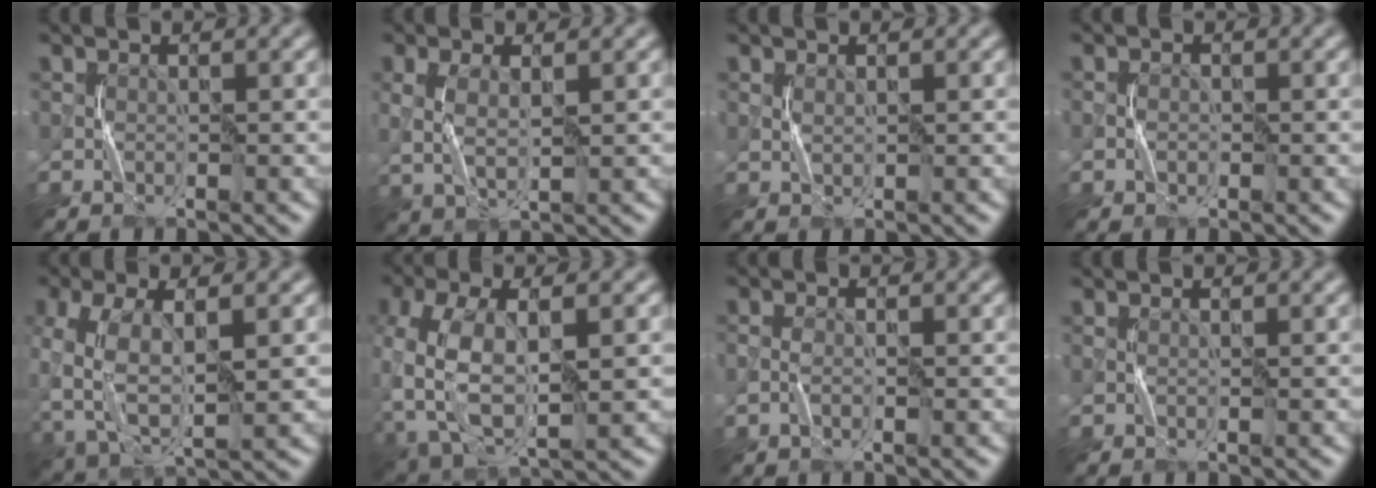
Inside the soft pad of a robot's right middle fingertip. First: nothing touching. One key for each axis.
{"total": 2.8, "fx": 0.5, "fy": 1.1, "fz": 2.6, "tx": -0.064, "ty": -0.002, "tz": 0.013}
{"total": 0.6, "fx": 0.3, "fy": 0.2, "fz": 0.4, "tx": -0.013, "ty": 0.001, "tz": 0.008}
{"total": 0.9, "fx": -0.3, "fy": 0.6, "fz": 0.5, "tx": -0.009, "ty": 0.002, "tz": -0.008}
{"total": 7.8, "fx": -0.5, "fy": 4.1, "fz": 6.6, "tx": -0.155, "ty": 0.000, "tz": -0.010}
{"total": 10.0, "fx": -1.3, "fy": 5.4, "fz": 8.3, "tx": -0.199, "ty": -0.004, "tz": -0.025}
{"total": 1.4, "fx": -0.5, "fy": 0.5, "fz": 1.2, "tx": -0.029, "ty": 0.002, "tz": -0.013}
{"total": 0.0}